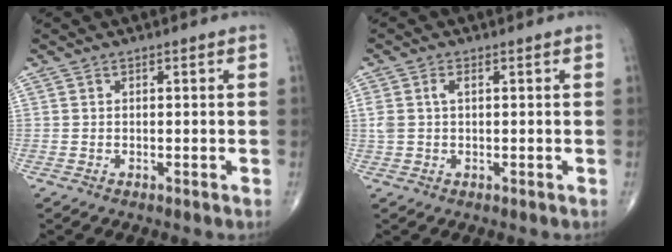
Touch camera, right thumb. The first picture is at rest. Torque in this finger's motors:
{"motor_torque": [0.57, 0.74, 0.52, 0.29, 0.08]}